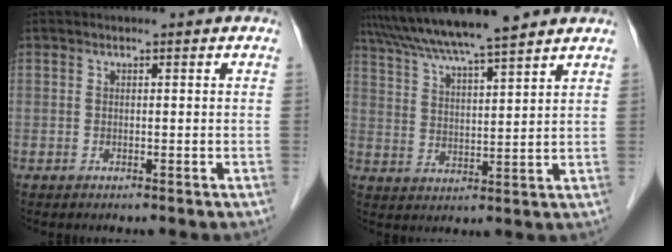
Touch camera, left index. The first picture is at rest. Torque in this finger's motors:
{"motor_torque": [0.68, -0.80, 0.99, 0.21]}